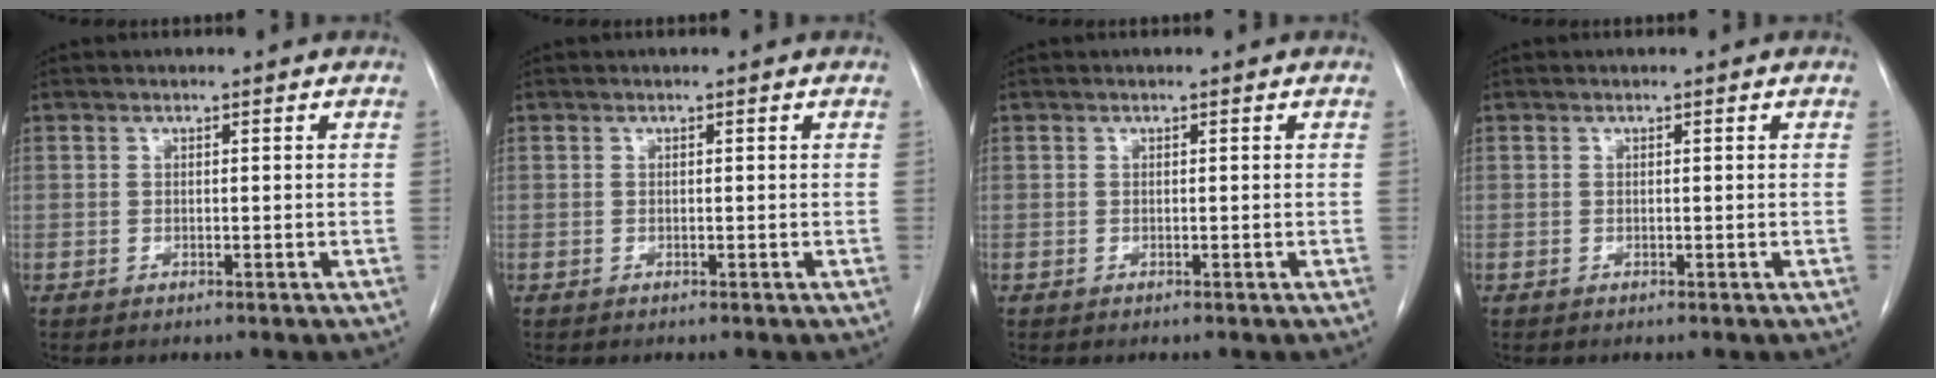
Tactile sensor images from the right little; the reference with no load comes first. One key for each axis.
{"total": 0.0}
{"total": 0.0}
{"total": 0.0}